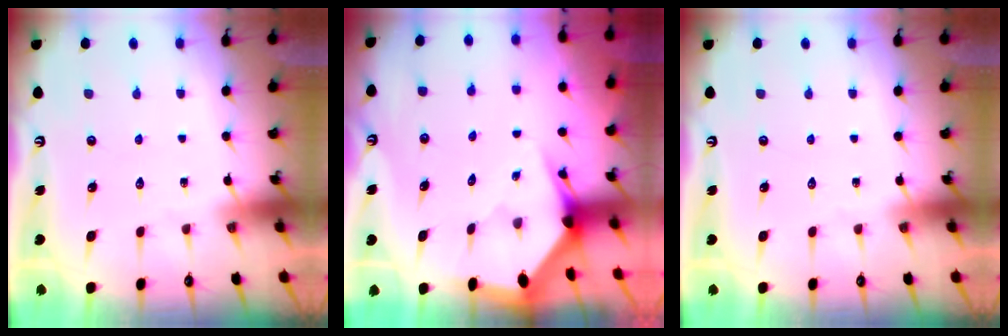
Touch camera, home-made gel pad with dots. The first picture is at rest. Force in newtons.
{"total": 3.2, "press": 3.2, "slide": 0.2}
{"total": 0.0}